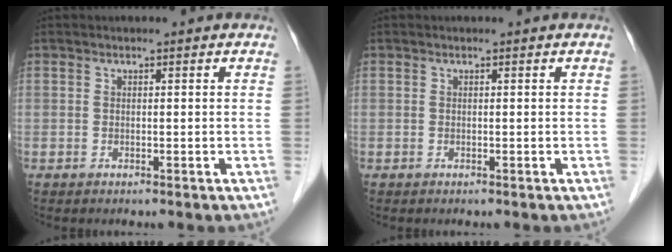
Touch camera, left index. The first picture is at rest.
{"total": 0.0}